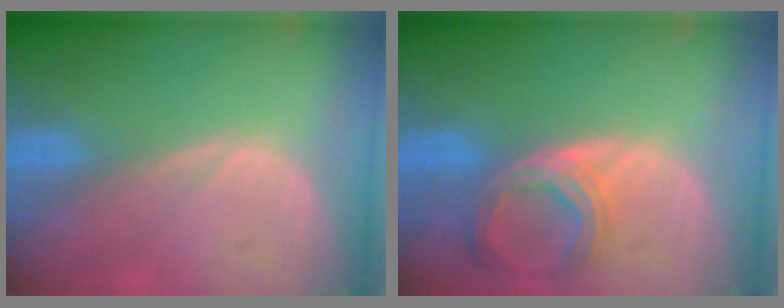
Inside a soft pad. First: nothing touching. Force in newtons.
{"total": 6.9, "press": 6.3, "slide": 2.8}